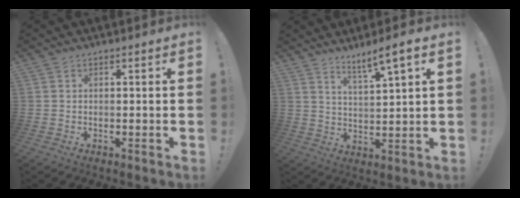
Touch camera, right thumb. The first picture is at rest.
{"total": 6.8, "force": [5.1, 0.1, 4.4], "torque": [-0.067, -0.034, 0.083]}